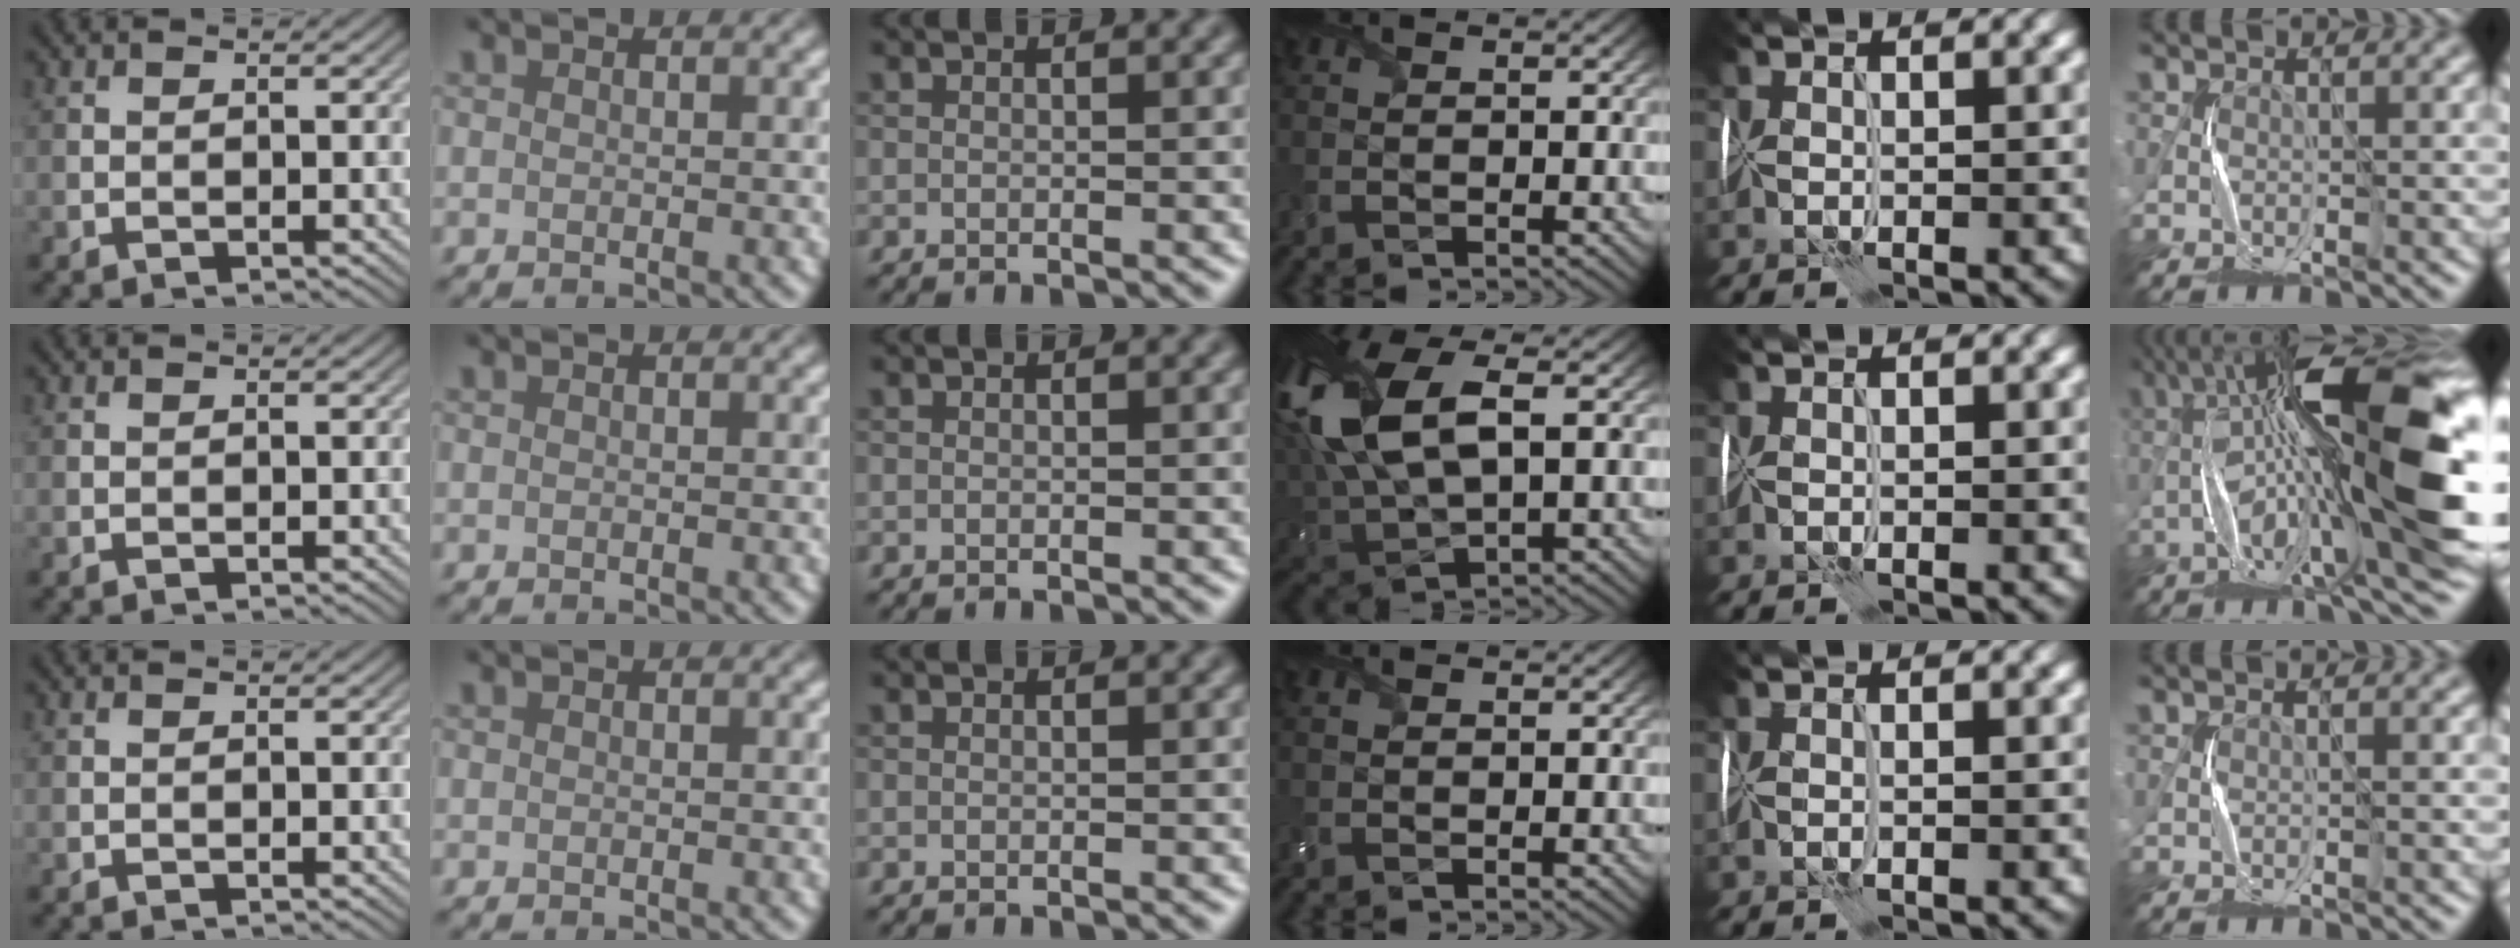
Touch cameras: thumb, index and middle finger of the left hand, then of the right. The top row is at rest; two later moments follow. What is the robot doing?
{"motion": "wrap", "object": "plastic wrap"}